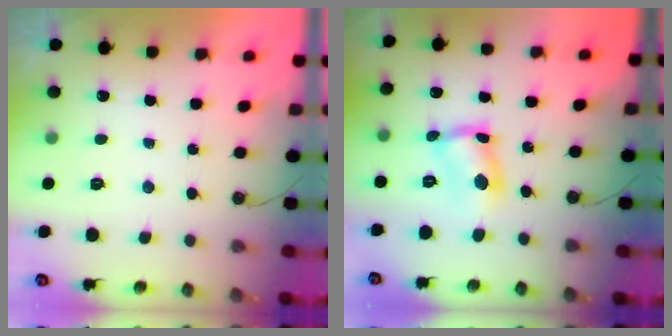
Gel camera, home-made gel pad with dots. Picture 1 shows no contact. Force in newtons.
{"total": 7.0, "press": 7.0, "slide": 0.4}